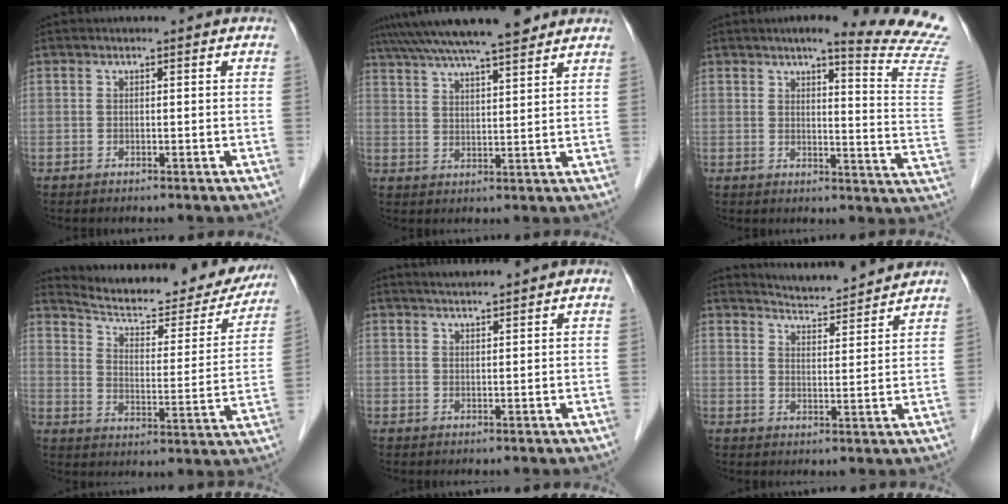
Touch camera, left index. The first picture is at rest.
{"total": 17.3, "force": [14.8, 1.8, 8.7], "torque": [-0.153, 0.037, 0.225]}
{"total": 15.7, "force": [14.1, -1.1, 6.7], "torque": [-0.084, -0.095, 0.145]}
{"total": 23.0, "force": [21.1, 4.9, 7.8], "torque": [-0.108, -0.036, 0.274]}
{"total": 4.3, "force": [4.0, -0.2, 1.6], "torque": [-0.026, 0.023, 0.065]}
{"total": 8.4, "force": [8.4, -0.1, 1.2], "torque": [-0.035, 0.002, 0.126]}